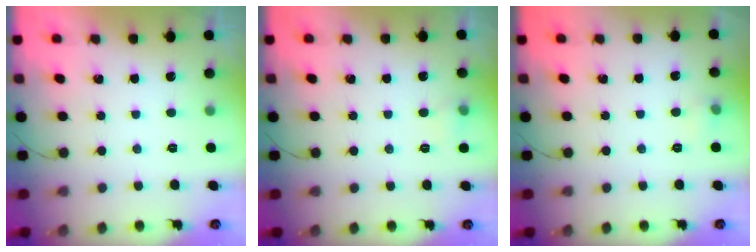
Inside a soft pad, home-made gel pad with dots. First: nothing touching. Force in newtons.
{"total": 3.8, "press": 3.7, "slide": 0.9}
{"total": 7.9, "press": 4.1, "slide": 6.8}